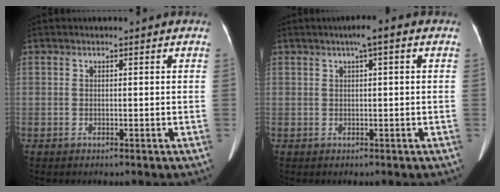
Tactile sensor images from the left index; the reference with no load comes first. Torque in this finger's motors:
{"motor_torque": [0.22, -0.30, 0.09, 0.05]}